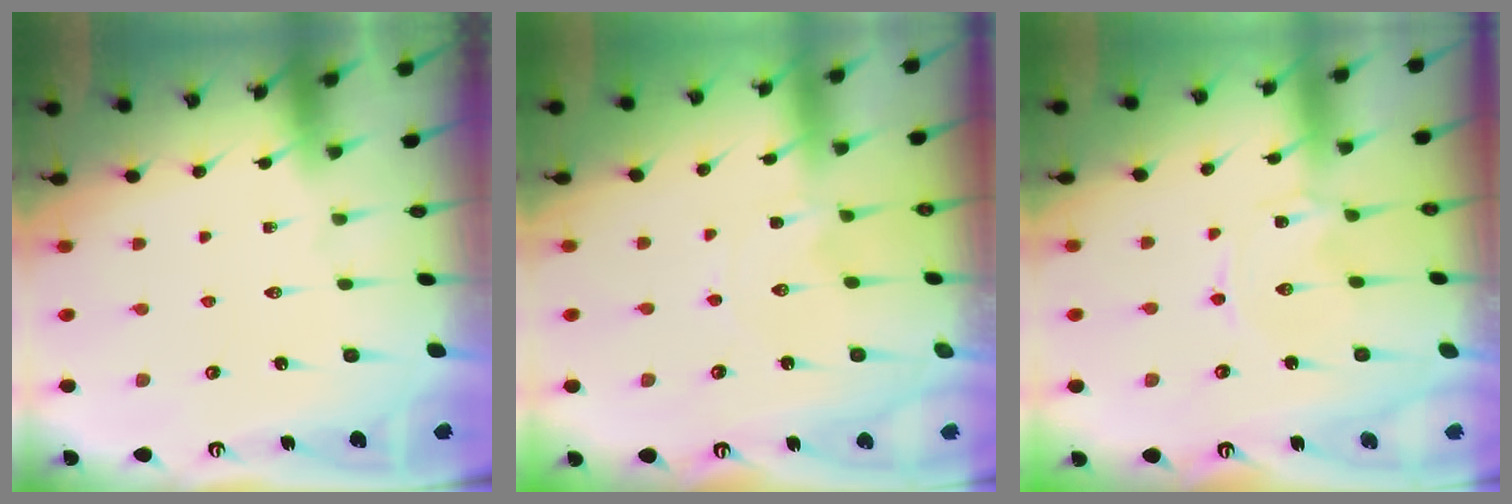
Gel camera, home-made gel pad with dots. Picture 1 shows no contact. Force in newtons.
{"total": 0.8, "press": 0.8, "slide": 0.1}
{"total": 0.0}